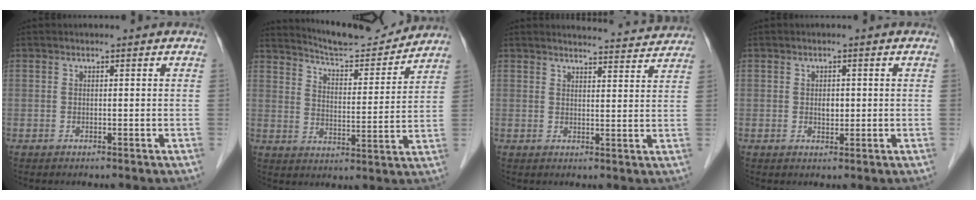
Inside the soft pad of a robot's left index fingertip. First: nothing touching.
{"total": 12.6, "force": [12.3, 0.8, 2.7], "torque": [-0.047, -0.001, 0.184]}
{"total": 9.4, "force": [9.3, 0.5, 1.2], "torque": [-0.010, -0.003, 0.100]}
{"total": 1.7, "force": [0.1, 1.1, 1.2], "torque": [-0.020, 0.000, 0.004]}